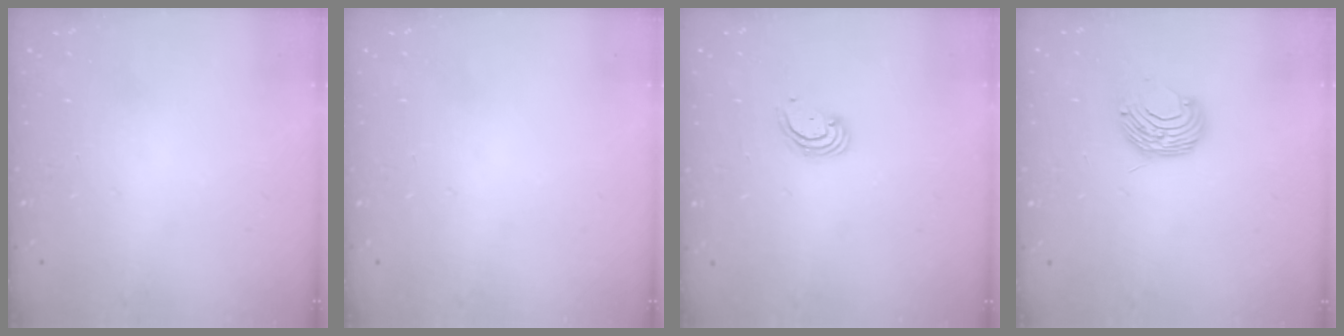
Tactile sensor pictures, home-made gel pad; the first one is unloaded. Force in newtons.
{"total": 0.0}
{"total": 3.2, "press": 3.2, "slide": 0.3}
{"total": 8.5, "press": 8.5, "slide": 0.6}